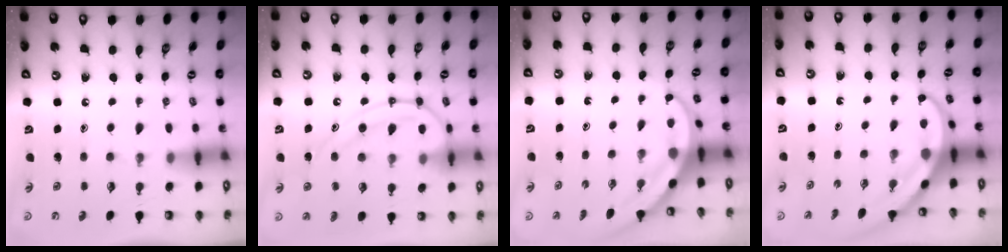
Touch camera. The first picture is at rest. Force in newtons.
{"total": 15.2, "press": 15.1, "slide": 1.5}
{"total": 3.2, "press": 3.2, "slide": 0.1}
{"total": 4.0, "press": 4.0, "slide": 0.3}